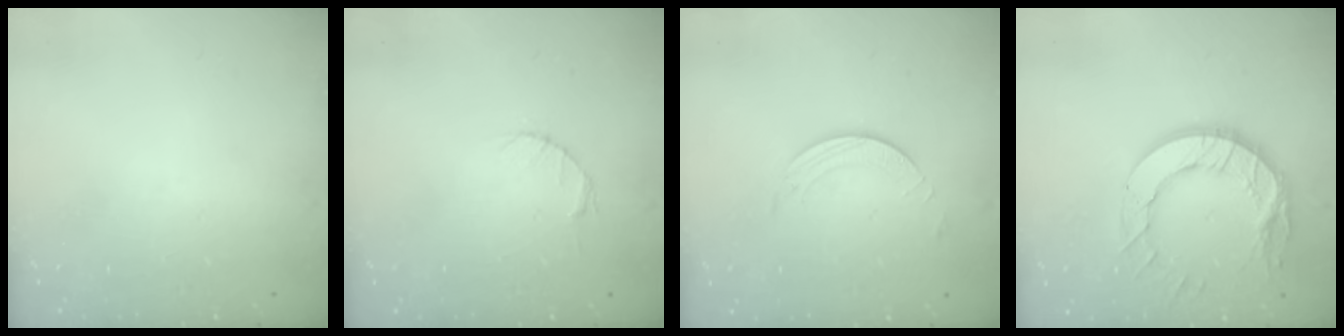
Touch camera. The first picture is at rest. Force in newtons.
{"total": 2.7, "press": 2.7, "slide": 0.4}
{"total": 2.5, "press": 2.5, "slide": 0.2}
{"total": 14.5, "press": 14.4, "slide": 1.2}